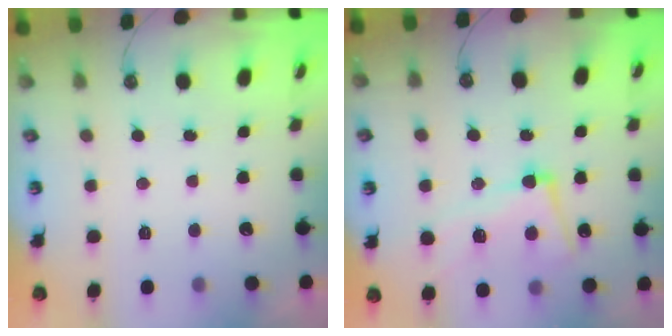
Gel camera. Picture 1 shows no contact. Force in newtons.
{"total": 7.3, "press": 7.1, "slide": 1.8}